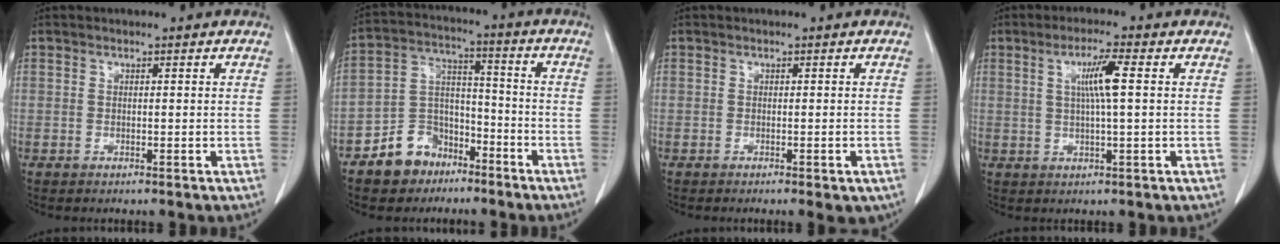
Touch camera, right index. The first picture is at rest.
{"total": 9.5, "force": [-6.2, 6.6, 2.7], "torque": [-0.056, 0.026, -0.106]}
{"total": 2.6, "force": [-1.5, 0.6, 2.0], "torque": [-0.017, -0.006, -0.016]}
{"total": 5.3, "force": [1.1, -0.3, 5.2], "torque": [-0.094, 0.001, 0.020]}